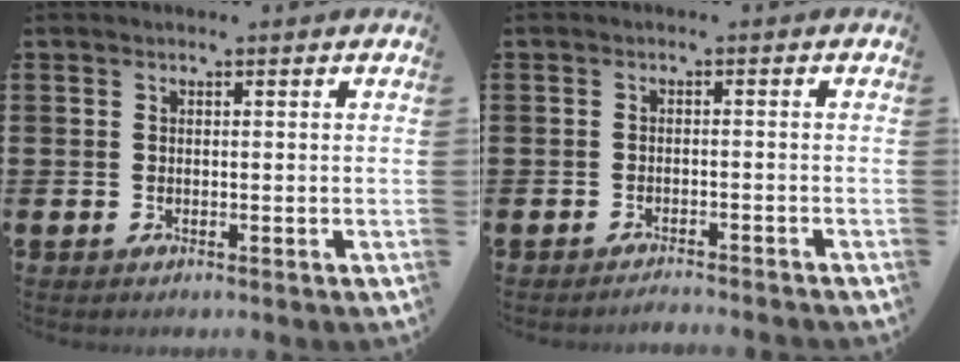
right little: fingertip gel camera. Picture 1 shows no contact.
{"total": 1.3, "force": [-1.3, -0.2, 0.2], "torque": [-0.003, 0.001, -0.025]}